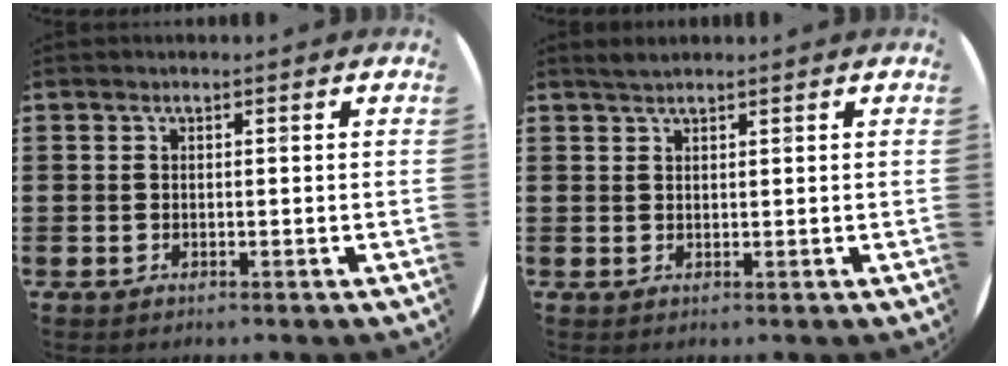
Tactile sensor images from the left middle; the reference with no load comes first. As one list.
[{"total": 1.3, "force": [1.2, 0.1, 0.4], "torque": [-0.008, 0.002, 0.023]}]